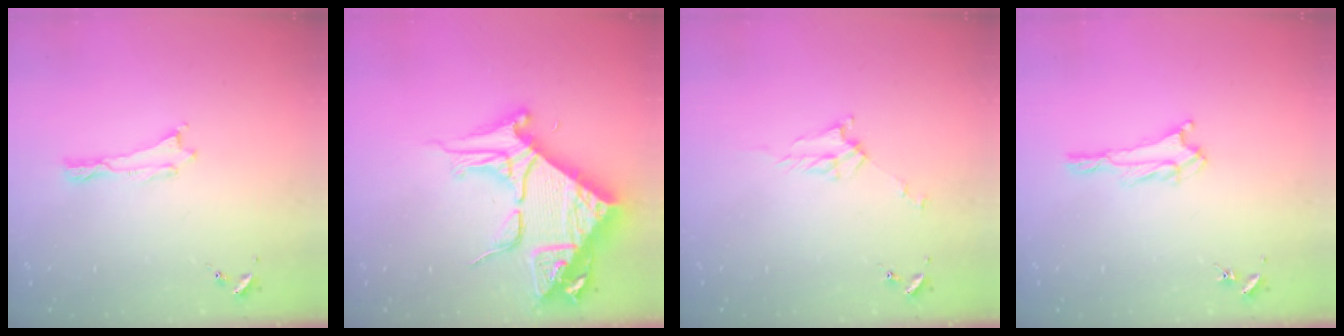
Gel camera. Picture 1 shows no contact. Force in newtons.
{"total": 10.9, "press": 10.9, "slide": 1.1}
{"total": 2.7, "press": 2.7, "slide": 0.3}
{"total": 1.7, "press": 1.6, "slide": 0.2}